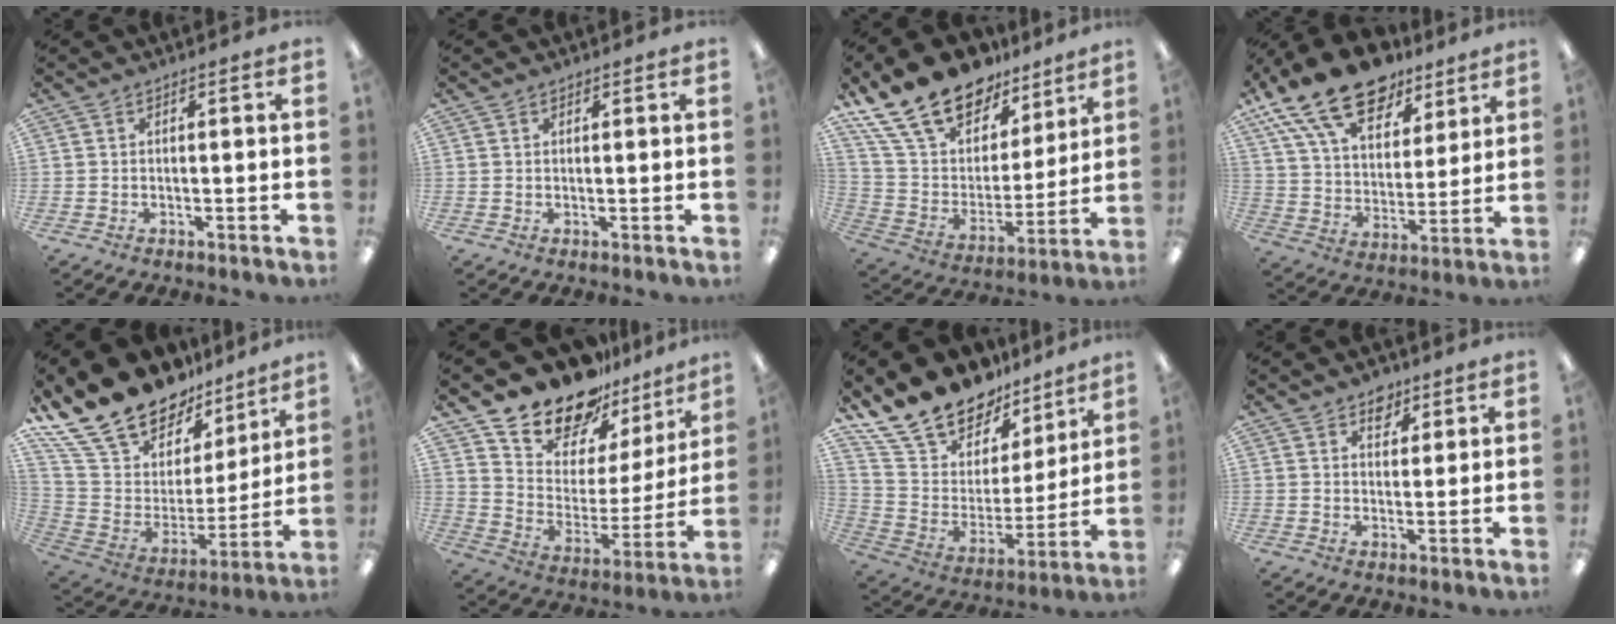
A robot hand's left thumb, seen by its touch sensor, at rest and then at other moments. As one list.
[{"total": 0.8, "force": [0.7, 0.4, 0.1], "torque": [-0.003, 0.001, 0.013]}, {"total": 21.4, "force": [15.8, 11.2, 9.1], "torque": [-0.186, -0.093, 0.292]}, {"total": 20.0, "force": [14.1, 9.7, 10.4], "torque": [-0.195, -0.071, 0.254]}, {"total": 20.7, "force": [17.5, 8.9, 6.5], "torque": [-0.147, -0.133, 0.327]}, {"total": 19.4, "force": [16.8, 8.2, 5.1], "torque": [-0.107, -0.134, 0.299]}, {"total": 18.4, "force": [16.0, 8.2, 4.0], "torque": [-0.100, -0.132, 0.297]}, {"total": 5.0, "force": [3.7, 3.2, 1.3], "torque": [-0.004, -0.015, 0.063]}]